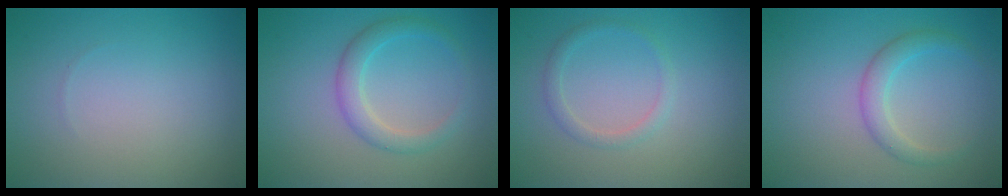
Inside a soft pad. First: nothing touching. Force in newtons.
{"total": 2.6, "press": 2.6, "slide": 0.1}
{"total": 1.4, "press": 1.4, "slide": 0.1}
{"total": 2.2, "press": 2.2, "slide": 0.1}